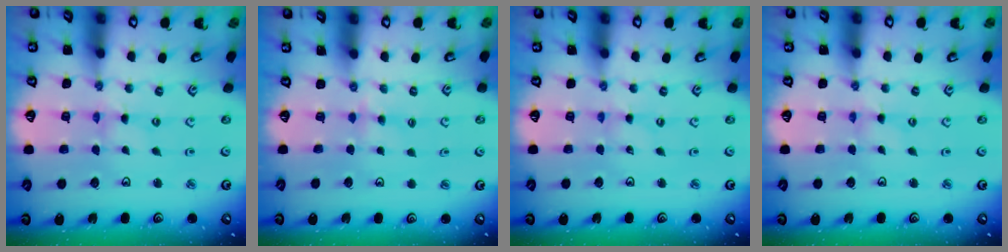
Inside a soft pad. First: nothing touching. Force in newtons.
{"total": 3.0, "press": 3.0, "slide": 0.5}
{"total": 0.0}
{"total": 0.0}